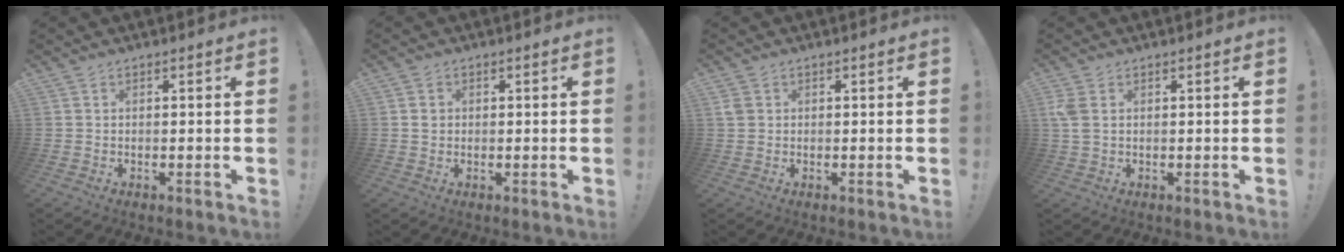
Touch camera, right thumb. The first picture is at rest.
{"total": 2.0, "force": [0.2, 1.8, 0.8], "torque": [0.000, 0.001, -0.001]}
{"total": 2.4, "force": [0.9, 1.8, 1.3], "torque": [-0.025, 0.005, 0.019]}
{"total": 3.6, "force": [1.1, 2.1, 2.7], "torque": [-0.061, 0.000, 0.021]}